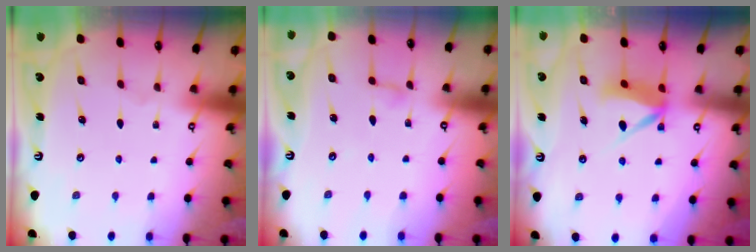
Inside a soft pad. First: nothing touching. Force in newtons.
{"total": 2.9, "press": 2.9, "slide": 0.2}
{"total": 6.7, "press": 6.7, "slide": 0.5}